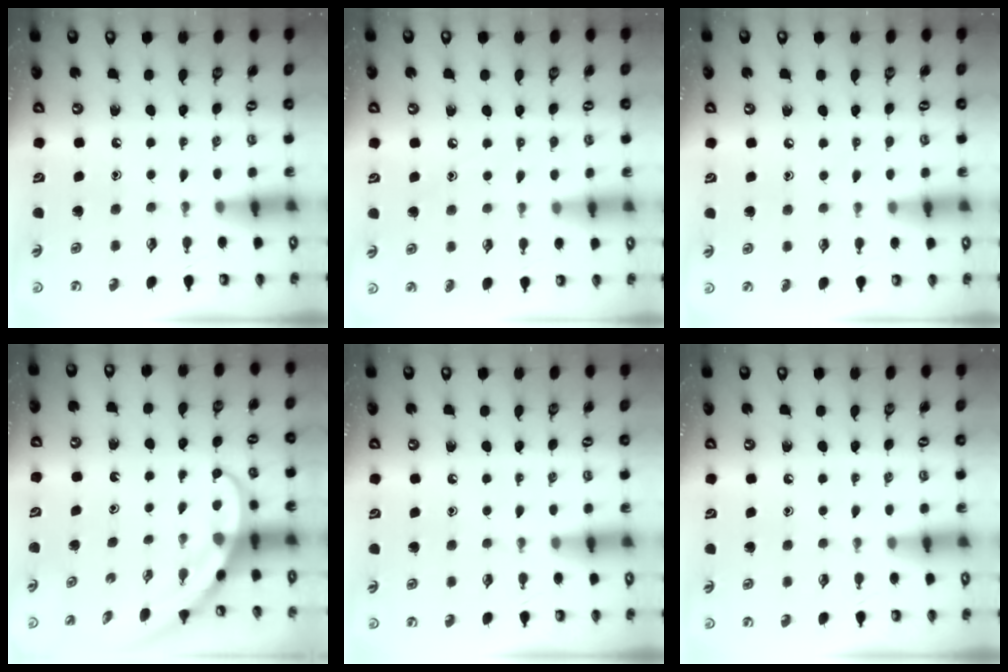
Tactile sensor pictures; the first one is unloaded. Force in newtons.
{"total": 5.5, "press": 5.5, "slide": 0.7}
{"total": 3.4, "press": 3.4, "slide": 0.5}
{"total": 3.8, "press": 3.8, "slide": 0.3}
{"total": 0.0}
{"total": 0.0}